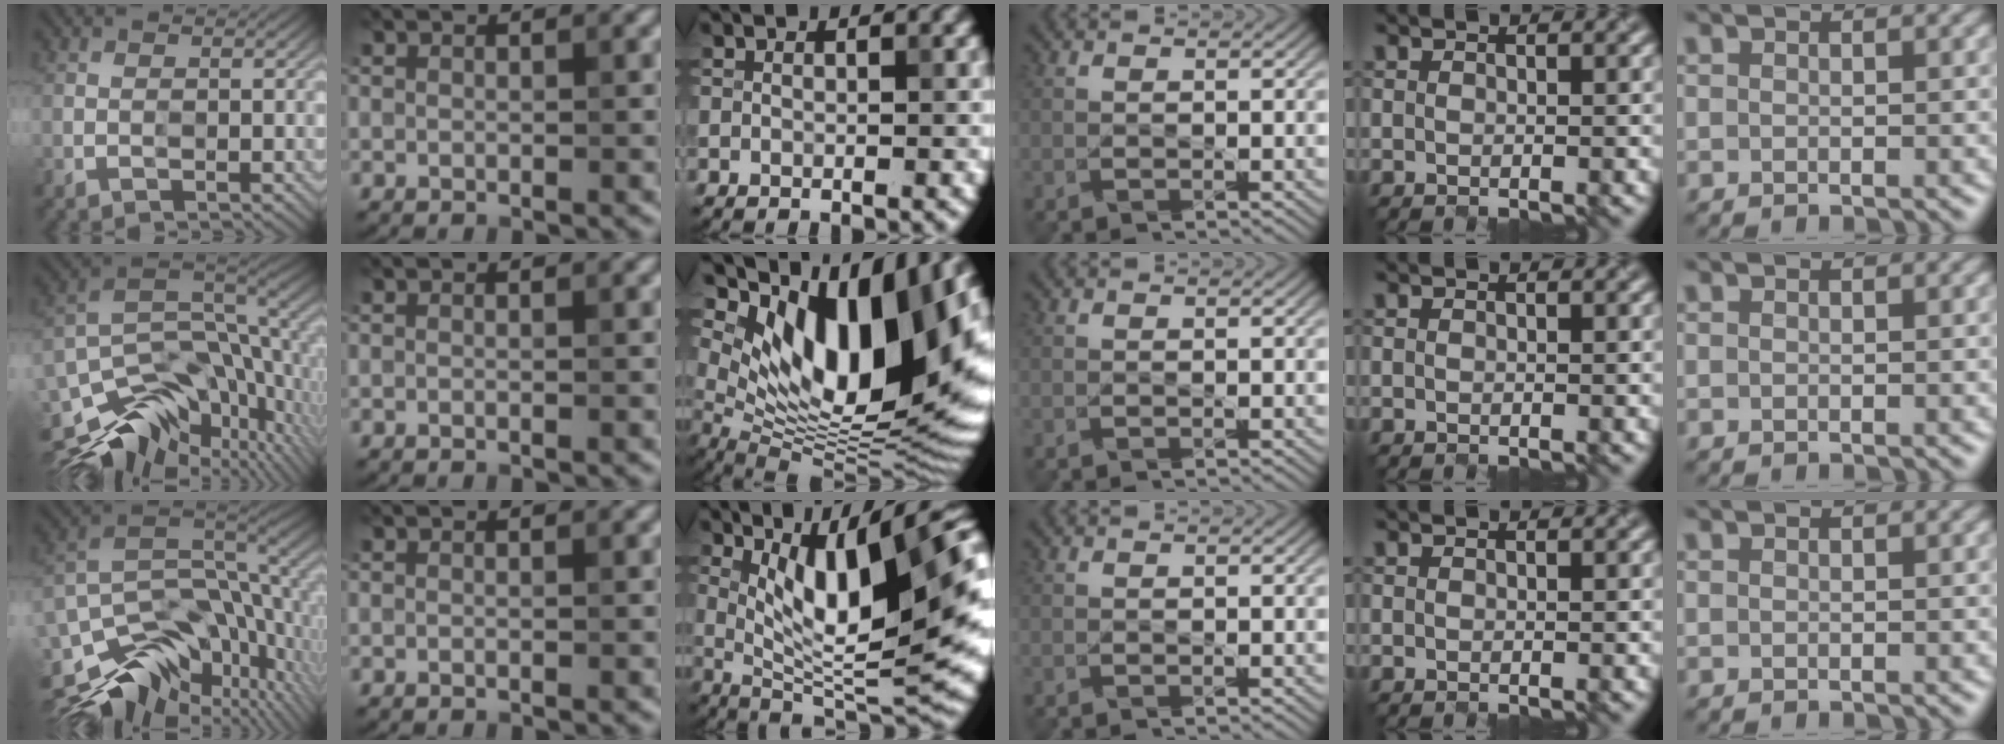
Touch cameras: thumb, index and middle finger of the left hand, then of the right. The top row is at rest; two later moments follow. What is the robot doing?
{"motion": "open", "object": "egg carton"}